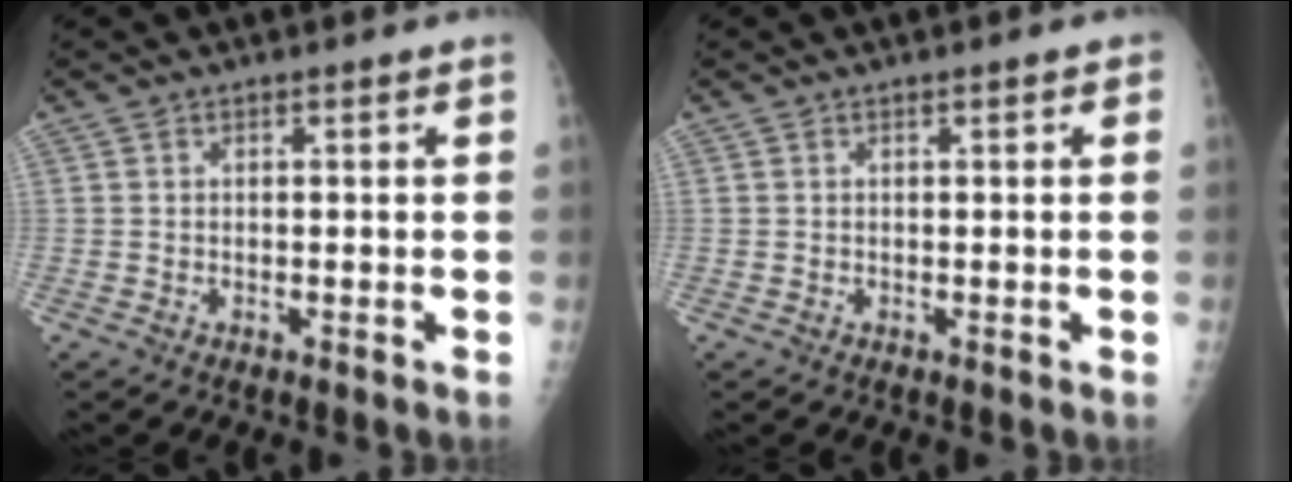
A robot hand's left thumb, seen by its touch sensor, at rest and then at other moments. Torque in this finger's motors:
{"motor_torque": [-0.21, -0.04, -0.10, -0.08, 0.03]}